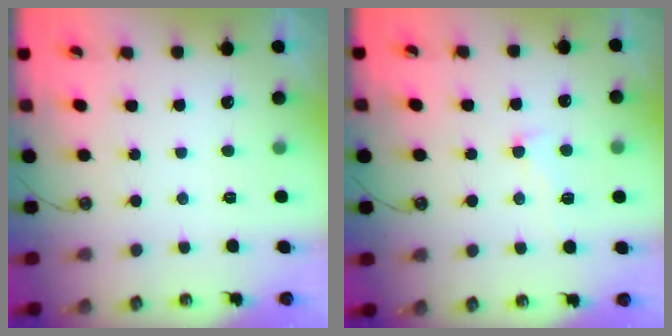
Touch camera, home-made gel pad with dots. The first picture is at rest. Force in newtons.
{"total": 1.8, "press": 1.5, "slide": 0.9}